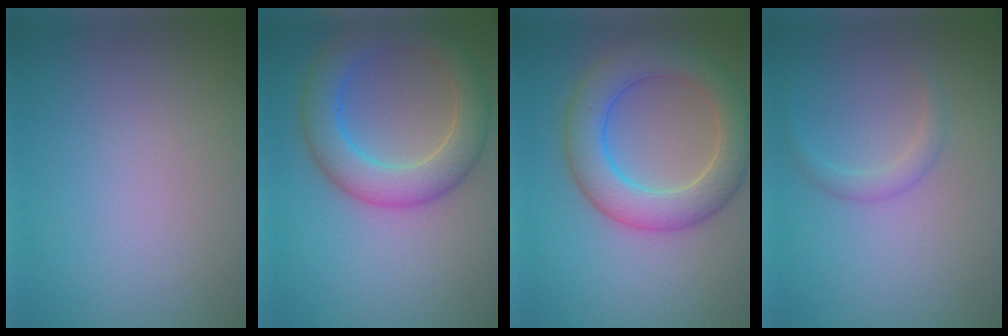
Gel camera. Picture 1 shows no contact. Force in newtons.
{"total": 6.1, "press": 6.1, "slide": 0.2}
{"total": 6.6, "press": 6.6, "slide": 0.2}
{"total": 1.4, "press": 1.3, "slide": 0.1}